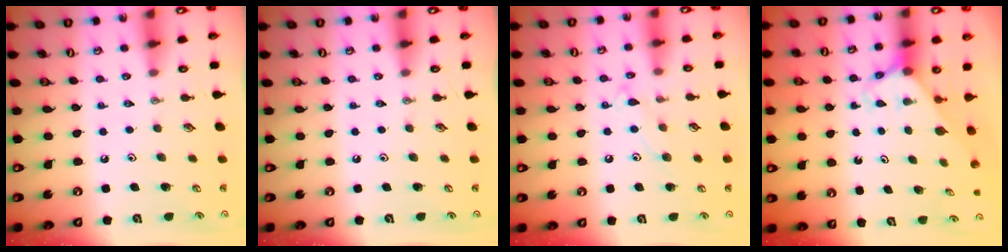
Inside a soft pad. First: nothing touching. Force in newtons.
{"total": 0.0}
{"total": 8.4, "press": 8.3, "slide": 0.7}
{"total": 2.8, "press": 2.8, "slide": 0.1}